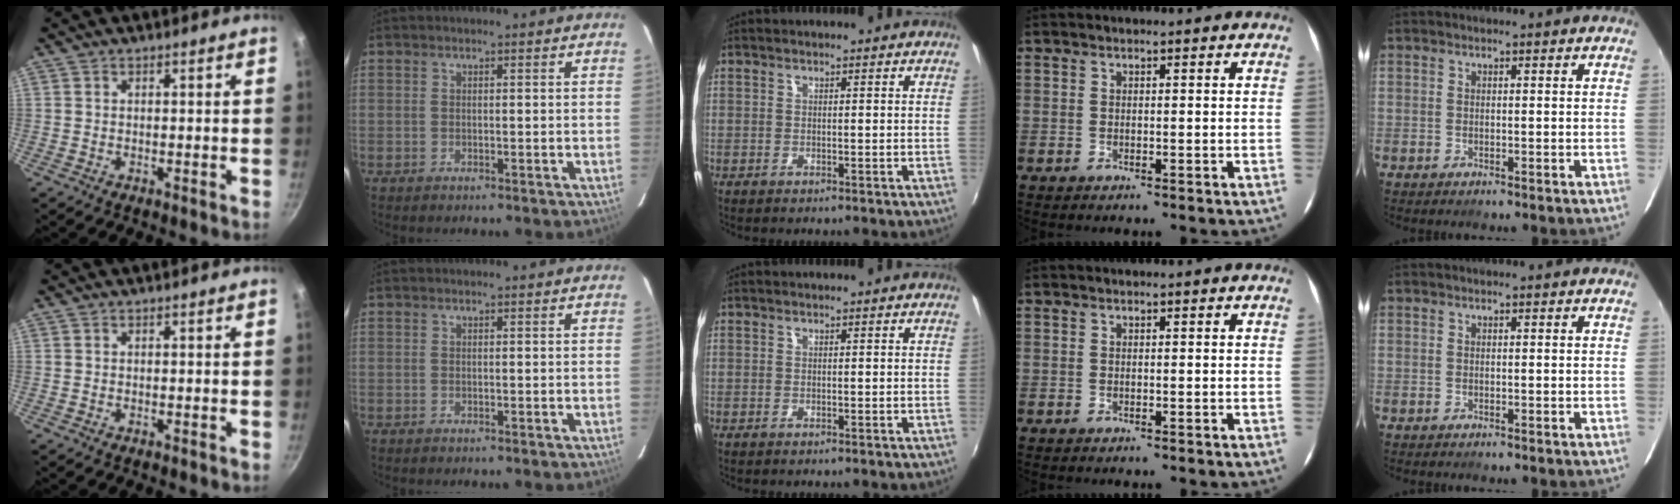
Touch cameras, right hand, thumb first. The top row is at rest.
{}